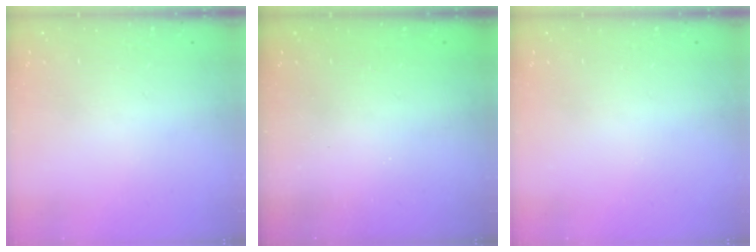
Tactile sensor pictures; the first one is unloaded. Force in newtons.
{"total": 2.2, "press": 2.1, "slide": 0.7}
{"total": 0.0}